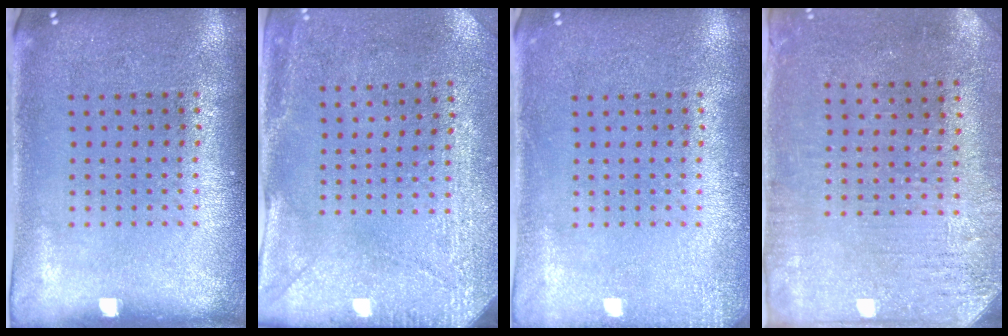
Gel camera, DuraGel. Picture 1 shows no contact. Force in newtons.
{"total": 2.9, "press": 2.3, "slide": 1.8}
{"total": 1.4, "press": 1.4, "slide": 0.2}
{"total": 3.1, "press": 2.6, "slide": 1.7}